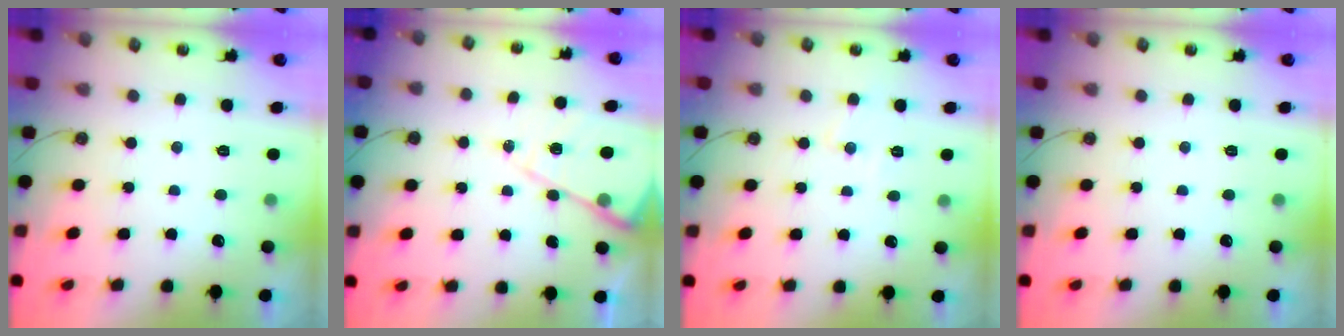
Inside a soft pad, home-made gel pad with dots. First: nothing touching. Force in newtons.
{"total": 11.7, "press": 11.7, "slide": 1.1}
{"total": 5.5, "press": 5.5, "slide": 0.8}
{"total": 0.0}